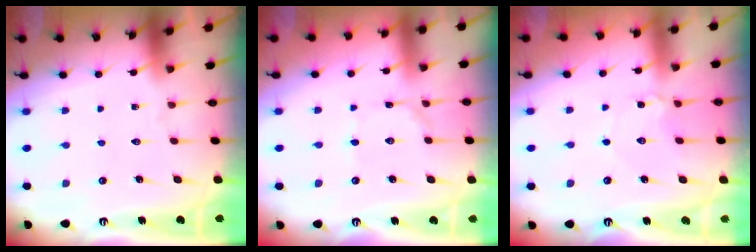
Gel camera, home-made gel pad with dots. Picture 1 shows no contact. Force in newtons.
{"total": 0.9, "press": 0.9, "slide": 0.1}
{"total": 2.6, "press": 2.6, "slide": 0.3}